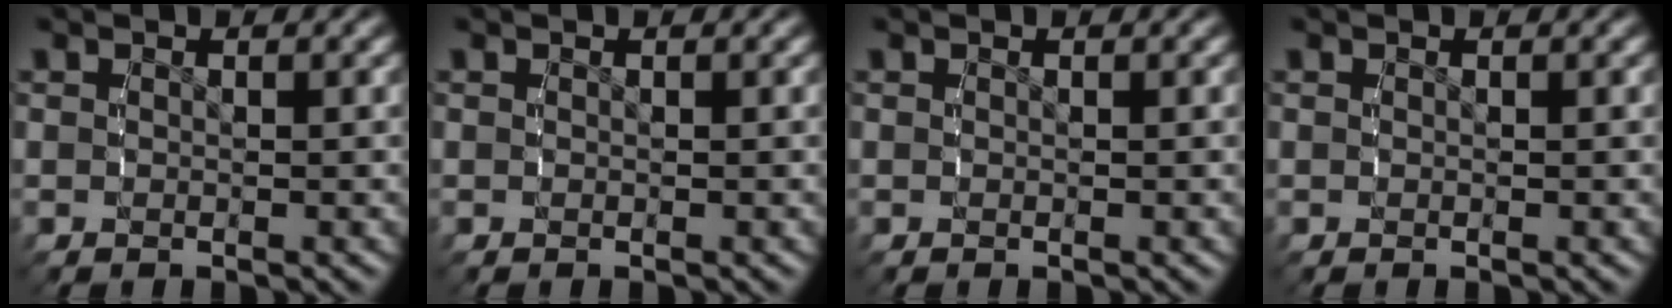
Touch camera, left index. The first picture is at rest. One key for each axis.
{"total": 0.0}
{"total": 0.0}
{"total": 0.0}